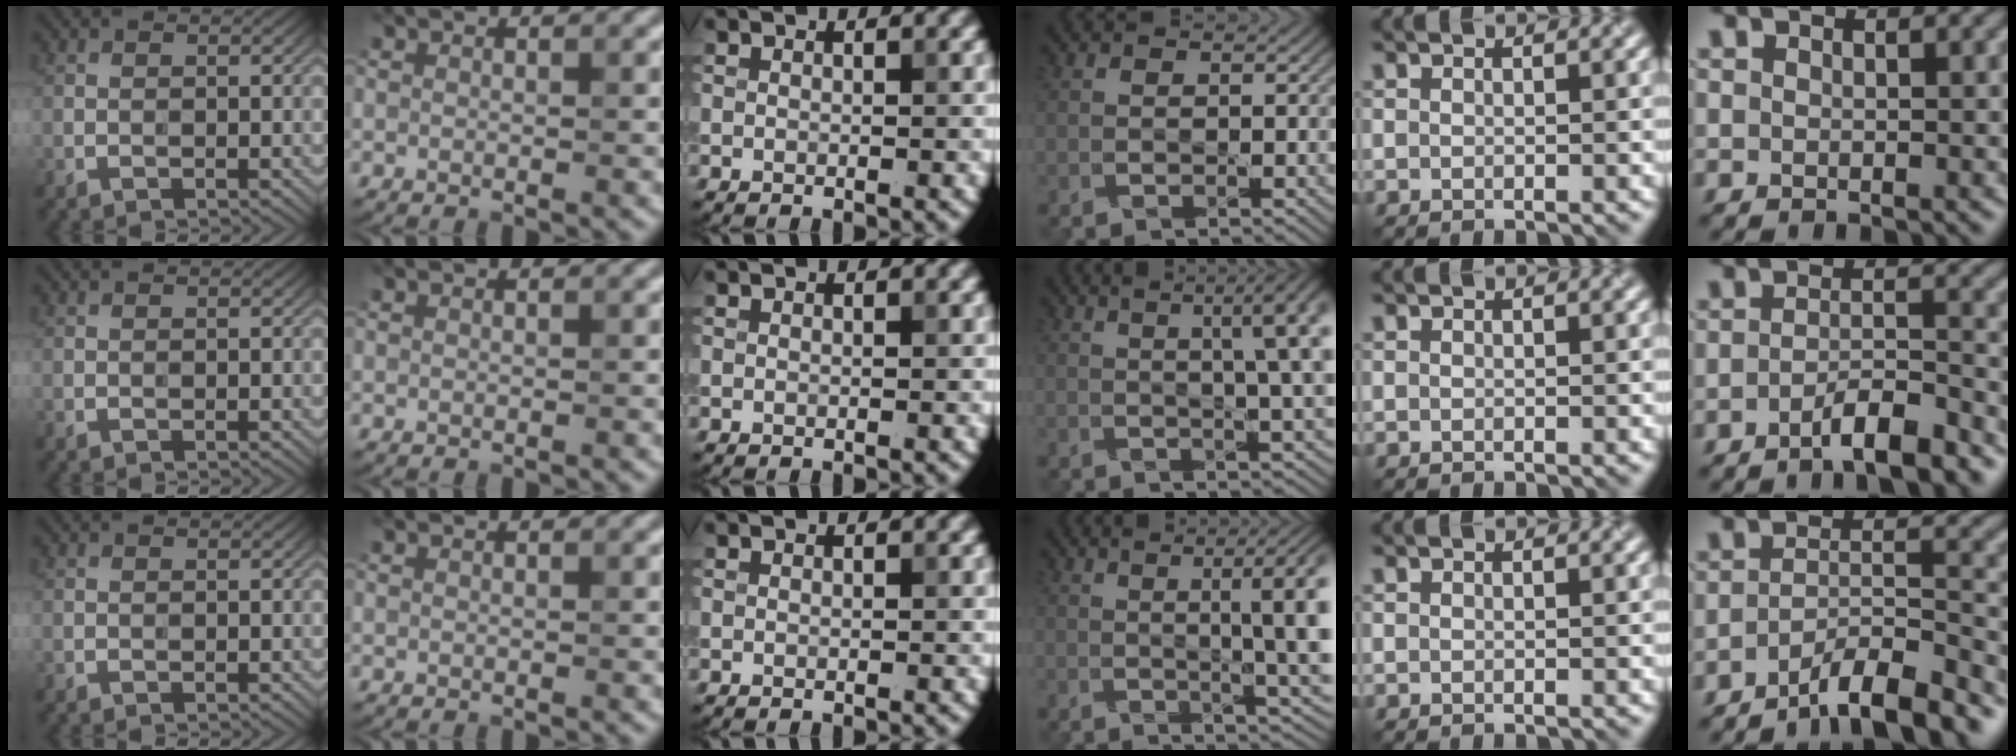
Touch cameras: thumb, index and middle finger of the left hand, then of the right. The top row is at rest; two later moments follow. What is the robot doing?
{"motion": "pour", "object": "measuring cup"}